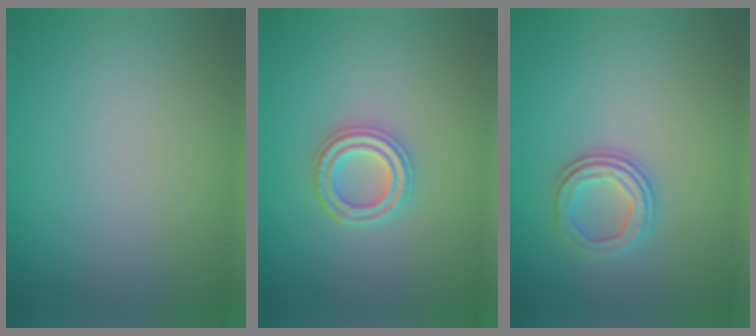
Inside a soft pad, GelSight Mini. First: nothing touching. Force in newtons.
{"total": 2.7, "press": 2.6, "slide": 0.7}
{"total": 2.7, "press": 2.3, "slide": 1.4}